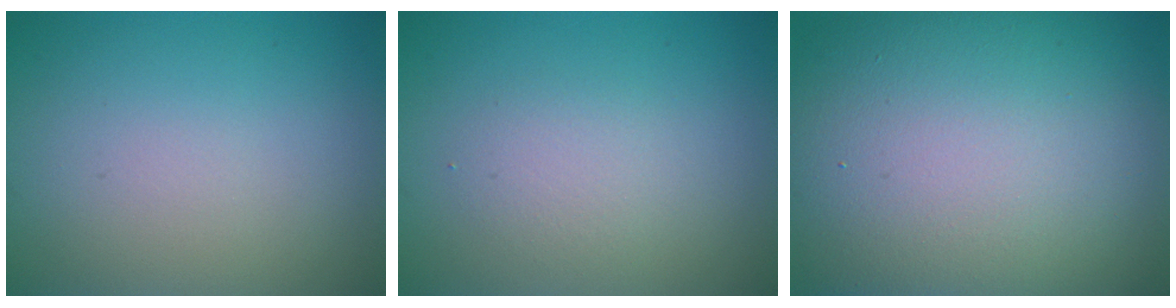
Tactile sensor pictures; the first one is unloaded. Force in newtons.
{"total": 2.0, "press": 1.9, "slide": 0.2}
{"total": 17.6, "press": 17.6, "slide": 1.0}